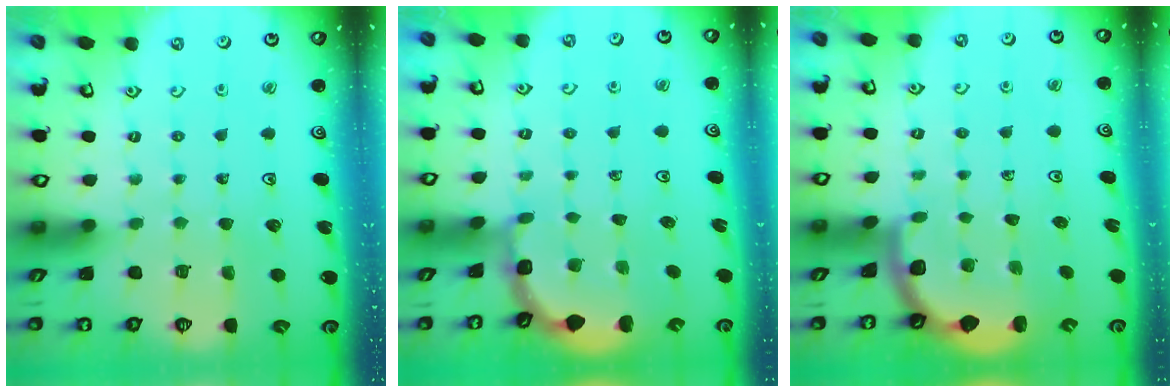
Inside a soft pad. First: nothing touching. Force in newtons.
{"total": 1.9, "press": 1.9, "slide": 0.1}
{"total": 1.6, "press": 1.6, "slide": 0.1}